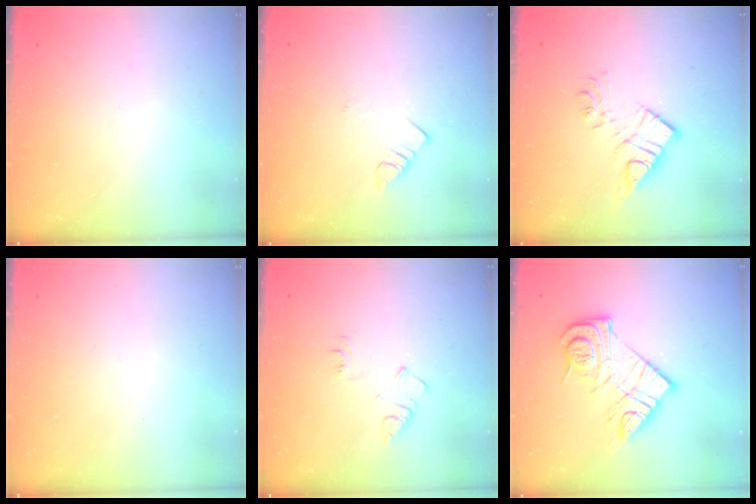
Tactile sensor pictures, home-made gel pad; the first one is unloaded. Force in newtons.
{"total": 2.4, "press": 2.3, "slide": 0.4}
{"total": 12.0, "press": 12.0, "slide": 0.8}
{"total": 1.5, "press": 1.5, "slide": 0.1}
{"total": 6.1, "press": 6.1, "slide": 0.7}
{"total": 15.6, "press": 15.5, "slide": 0.9}